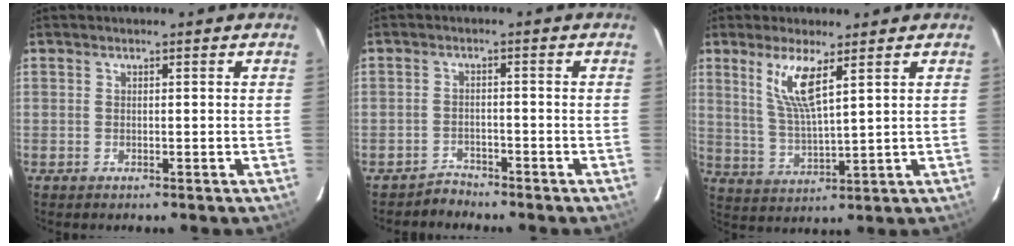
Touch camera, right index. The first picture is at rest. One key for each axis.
{"total": 2.6, "fx": -2.4, "fy": 0.9, "fz": -0.3, "tx": 0.006, "ty": 0.005, "tz": -0.045}
{"total": 7.9, "fx": 4.2, "fy": 1.0, "fz": 6.7, "tx": -0.135, "ty": -0.013, "tz": 0.089}